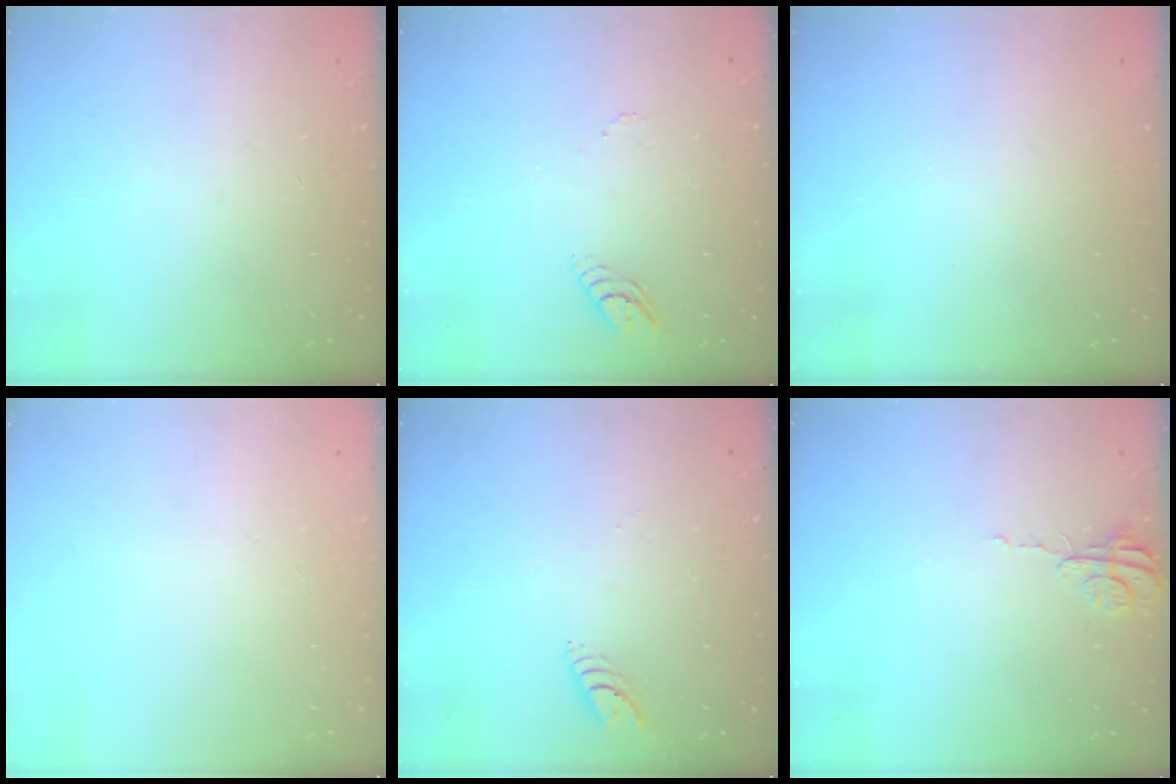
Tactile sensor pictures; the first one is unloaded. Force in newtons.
{"total": 3.2, "press": 3.2, "slide": 0.4}
{"total": 0.0}
{"total": 0.0}
{"total": 5.2, "press": 5.2, "slide": 0.2}
{"total": 3.7, "press": 3.7, "slide": 0.3}